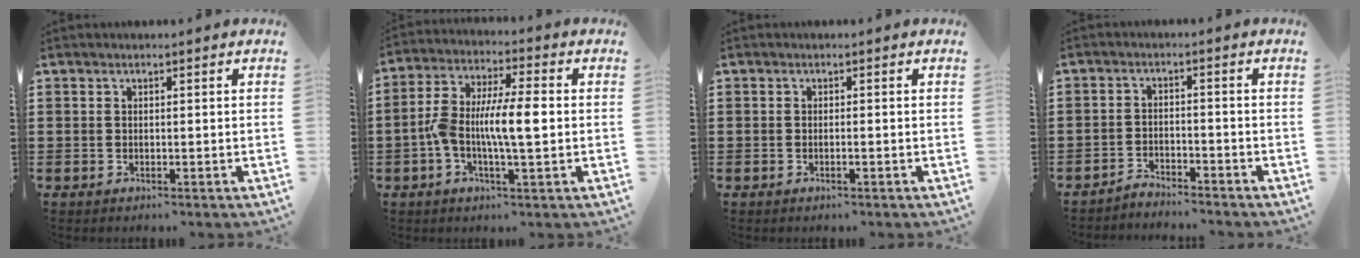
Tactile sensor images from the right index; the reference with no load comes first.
{"total": 8.9, "force": [-1.2, 2.4, 8.5], "torque": [-0.169, 0.000, -0.026]}
{"total": 0.7, "force": [-0.3, 0.0, 0.6], "torque": [-0.010, -0.003, -0.005]}
{"total": 2.7, "force": [-2.7, 0.1, -0.2], "torque": [-0.004, 0.004, -0.058]}